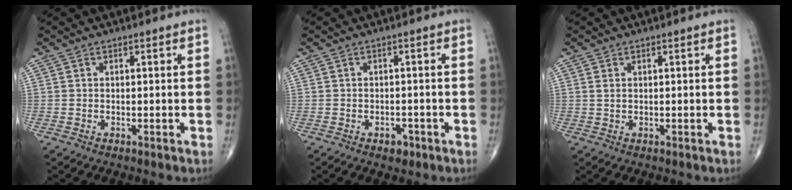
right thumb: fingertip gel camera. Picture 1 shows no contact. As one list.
[{"total": 2.2, "force": [-1.2, 1.5, 1.1], "torque": [-0.008, 0.005, -0.013]}, {"total": 0.9, "force": [0.3, 0.5, 0.7], "torque": [-0.017, 0.003, 0.010]}]